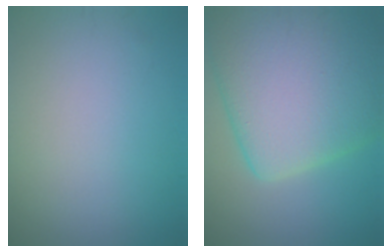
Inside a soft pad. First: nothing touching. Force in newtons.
{"total": 12.1, "press": 12.1, "slide": 0.6}